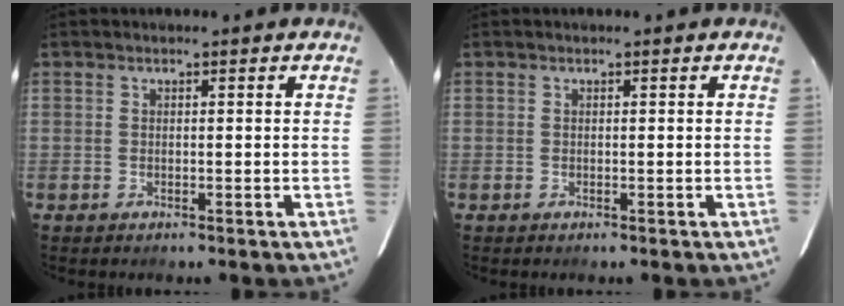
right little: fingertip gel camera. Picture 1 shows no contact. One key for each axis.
{"total": 0.0}